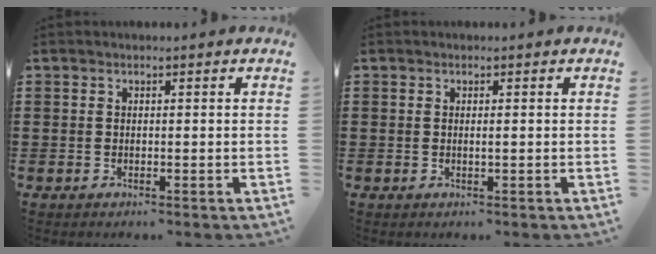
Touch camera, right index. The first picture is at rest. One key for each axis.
{"total": 0.7, "fx": 0.0, "fy": 0.0, "fz": 0.7, "tx": -0.014, "ty": -0.003, "tz": 0.000}